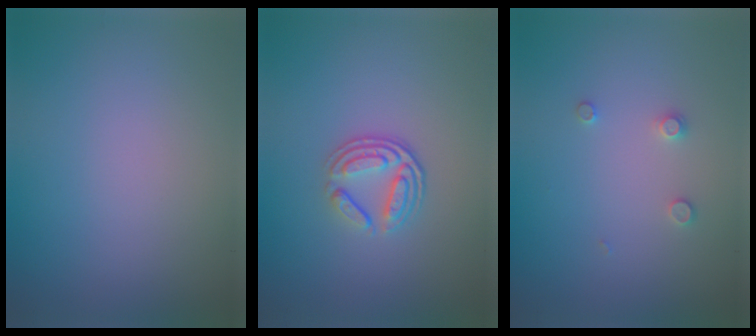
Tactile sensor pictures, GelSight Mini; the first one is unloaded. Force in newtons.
{"total": 3.6, "press": 2.6, "slide": 2.6}
{"total": 1.0, "press": 1.0, "slide": 0.2}